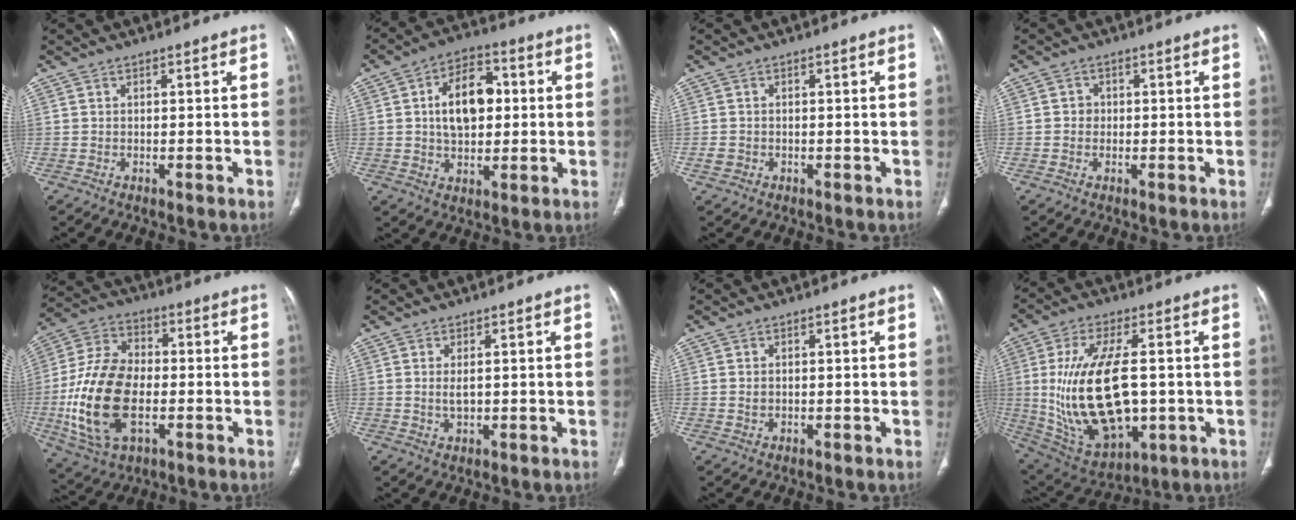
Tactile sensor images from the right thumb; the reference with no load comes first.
{"total": 12.6, "force": [1.6, 8.1, 9.6], "torque": [-0.128, 0.015, 0.024]}
{"total": 1.4, "force": [-0.5, 1.2, 0.5], "torque": [-0.013, 0.003, -0.007]}
{"total": 2.2, "force": [-0.1, 2.0, 0.7], "torque": [0.004, 0.008, -0.004]}
{"total": 18.9, "force": [-3.3, 11.1, 14.9], "torque": [-0.299, 0.013, -0.055]}
{"total": 2.5, "force": [0.3, 1.2, 2.2], "torque": [-0.043, -0.007, 0.008]}
{"total": 1.1, "force": [0.1, 0.9, 0.6], "torque": [-0.010, 0.000, 0.006]}
{"total": 21.9, "force": [-0.4, 11.2, 18.8], "torque": [-0.355, -0.006, 0.020]}